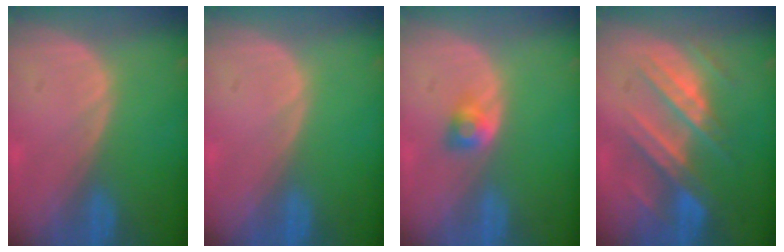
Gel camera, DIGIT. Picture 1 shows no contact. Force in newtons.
{"total": 0.0}
{"total": 2.7, "press": 2.4, "slide": 1.1}
{"total": 8.6, "press": 8.1, "slide": 2.7}